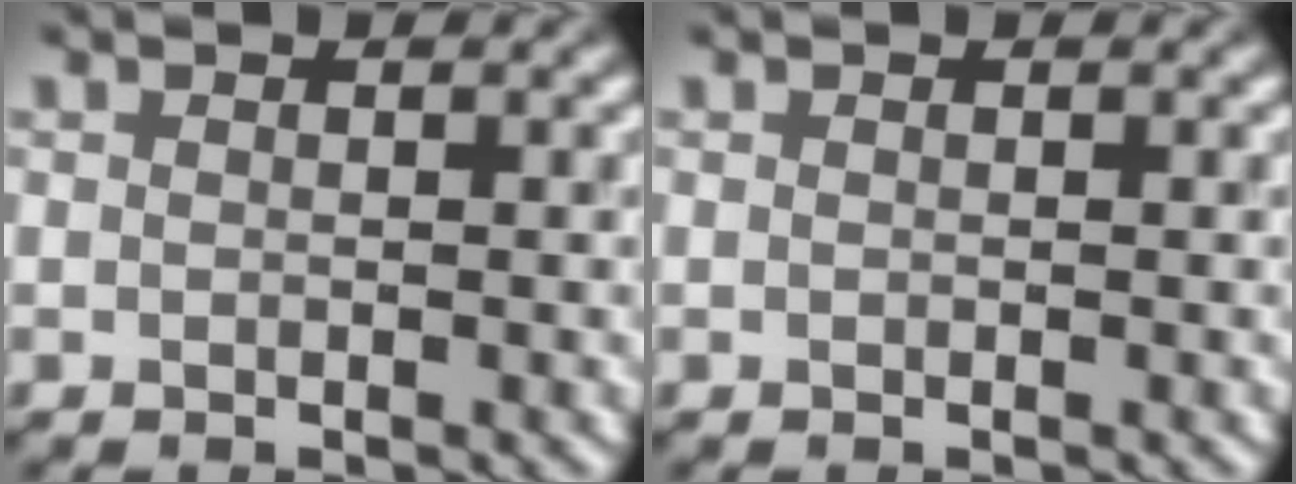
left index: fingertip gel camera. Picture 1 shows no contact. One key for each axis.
{"total": 0.0}